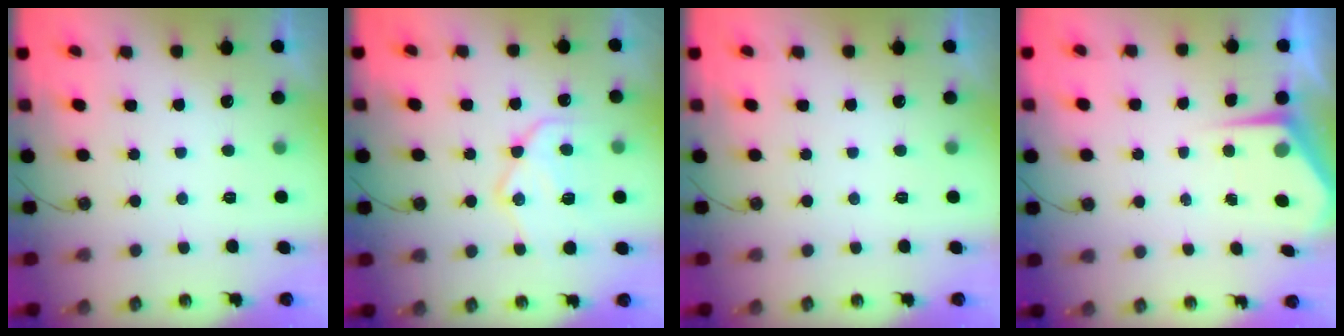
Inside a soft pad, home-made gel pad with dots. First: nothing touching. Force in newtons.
{"total": 15.8, "press": 15.7, "slide": 1.7}
{"total": 0.0}
{"total": 5.1, "press": 5.1, "slide": 0.1}